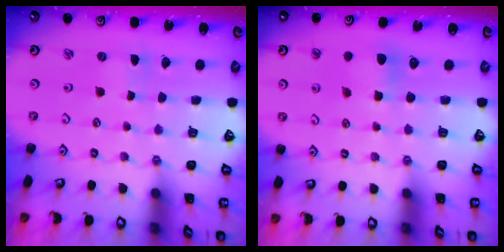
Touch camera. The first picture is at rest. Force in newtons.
{"total": 5.5, "press": 5.5, "slide": 0.5}